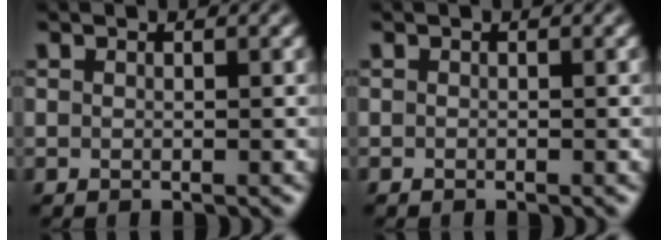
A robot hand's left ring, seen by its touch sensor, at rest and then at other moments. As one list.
[{"total": 0.0}]